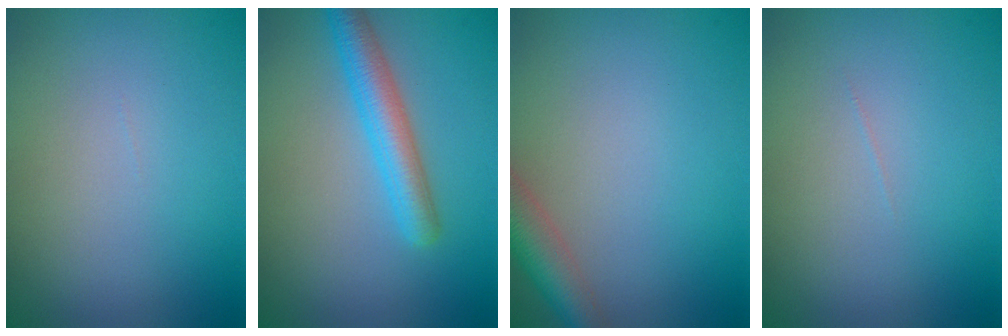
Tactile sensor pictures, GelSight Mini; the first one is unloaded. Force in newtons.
{"total": 3.8, "press": 3.8, "slide": 0.2}
{"total": 3.8, "press": 3.8, "slide": 0.2}
{"total": 0.0}